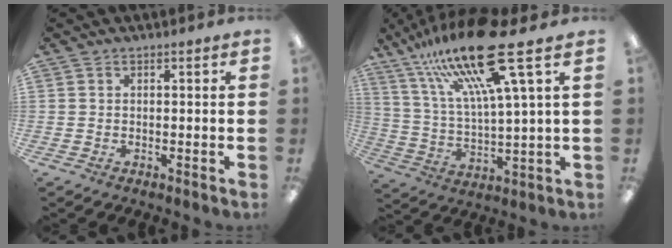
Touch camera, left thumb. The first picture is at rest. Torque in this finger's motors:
{"motor_torque": [2.95, 2.04, 2.14, -0.63, 0.27]}